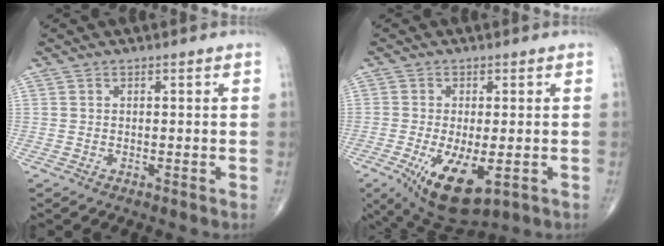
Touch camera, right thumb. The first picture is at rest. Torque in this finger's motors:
{"motor_torque": [-0.06, 0.41, 0.62, 0.29, 0.22]}